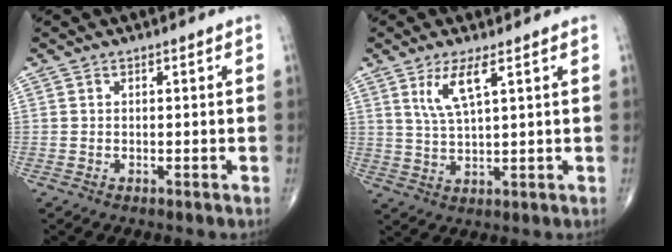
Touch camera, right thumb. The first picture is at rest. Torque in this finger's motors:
{"motor_torque": [0.04, 0.06, 0.47, 0.63, 0.13]}